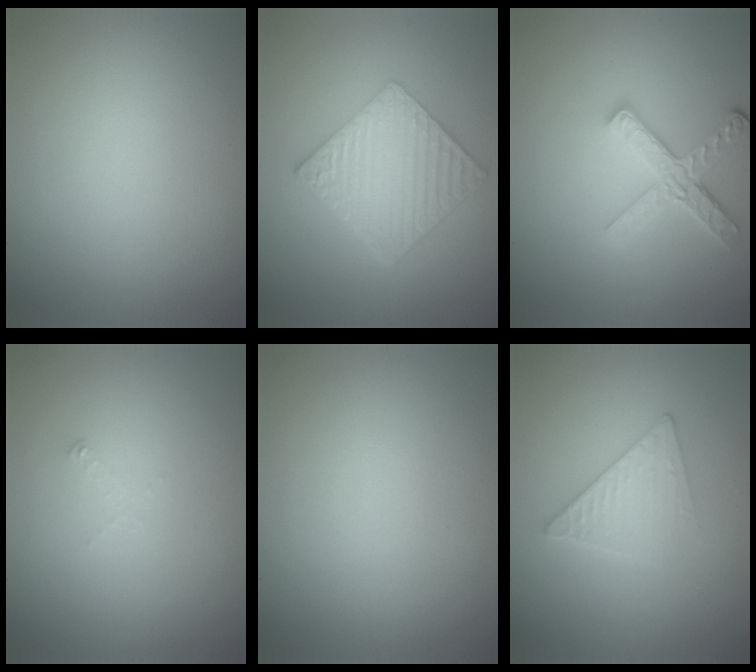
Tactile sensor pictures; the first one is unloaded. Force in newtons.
{"total": 6.7, "press": 4.7, "slide": 4.8}
{"total": 3.9, "press": 3.2, "slide": 2.2}
{"total": 0.5, "press": 0.5, "slide": 0.1}
{"total": 0.0}
{"total": 2.6, "press": 2.6, "slide": 0.3}